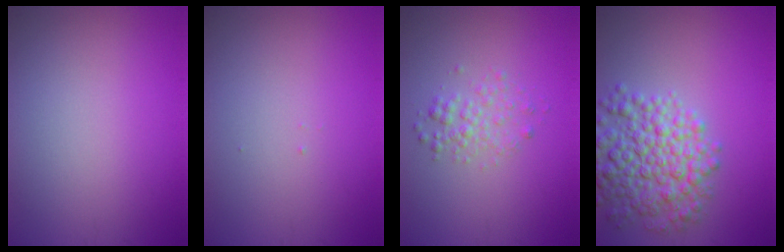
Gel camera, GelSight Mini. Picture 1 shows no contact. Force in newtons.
{"total": 0.0}
{"total": 1.9, "press": 1.9, "slide": 0.1}
{"total": 7.0, "press": 7.0, "slide": 0.2}